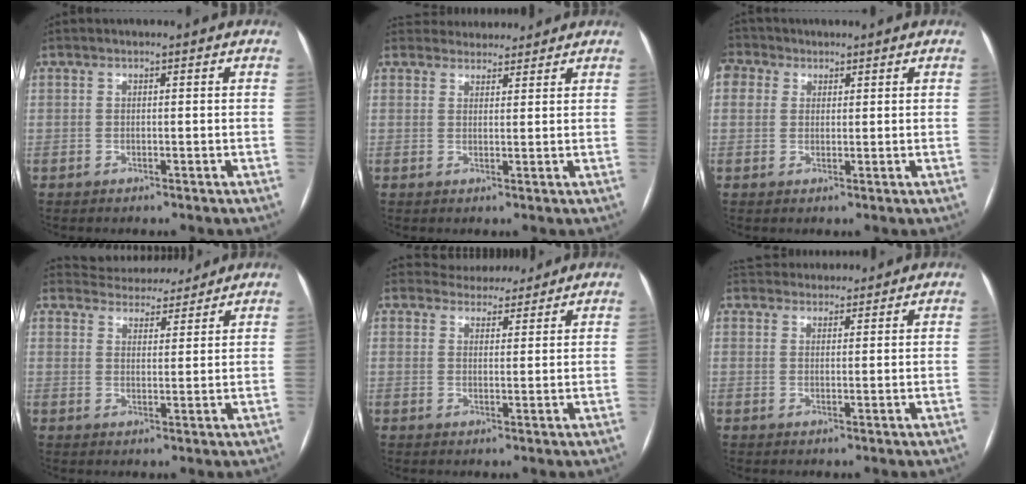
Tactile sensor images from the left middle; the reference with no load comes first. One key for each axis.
{"total": 5.9, "fx": 5.6, "fy": 1.9, "fz": 0.2, "tx": 0.005, "ty": 0.022, "tz": 0.074}
{"total": 4.4, "fx": 2.2, "fy": 3.5, "fz": 1.4, "tx": -0.040, "ty": 0.024, "tz": 0.043}
{"total": 8.5, "fx": 8.2, "fy": 2.2, "fz": 1.1, "tx": -0.011, "ty": 0.013, "tz": 0.112}
{"total": 5.4, "fx": 5.2, "fy": 1.7, "fz": 0.2, "tx": 0.000, "ty": 0.010, "tz": 0.070}
{"total": 7.3, "fx": 6.8, "fy": 2.4, "fz": 1.0, "tx": -0.006, "ty": 0.031, "tz": 0.098}